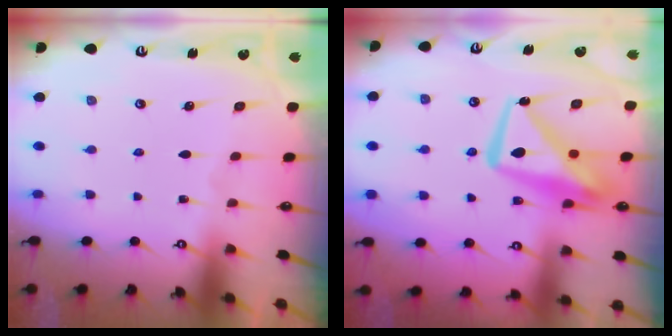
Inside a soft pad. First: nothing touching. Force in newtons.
{"total": 13.4, "press": 13.3, "slide": 1.6}